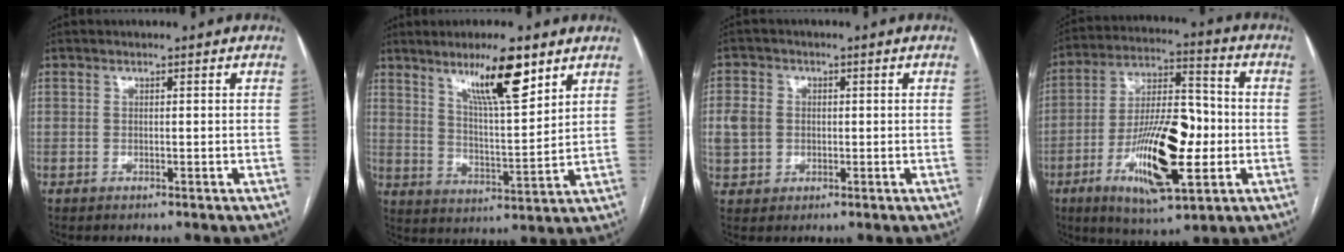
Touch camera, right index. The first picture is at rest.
{"total": 11.2, "force": [7.2, 1.4, 8.5], "torque": [-0.146, -0.005, 0.124]}
{"total": 5.0, "force": [0.1, 4.4, 2.3], "torque": [-0.060, 0.014, 0.009]}
{"total": 17.5, "force": [-4.5, 5.0, 16.1], "torque": [-0.294, 0.004, -0.072]}